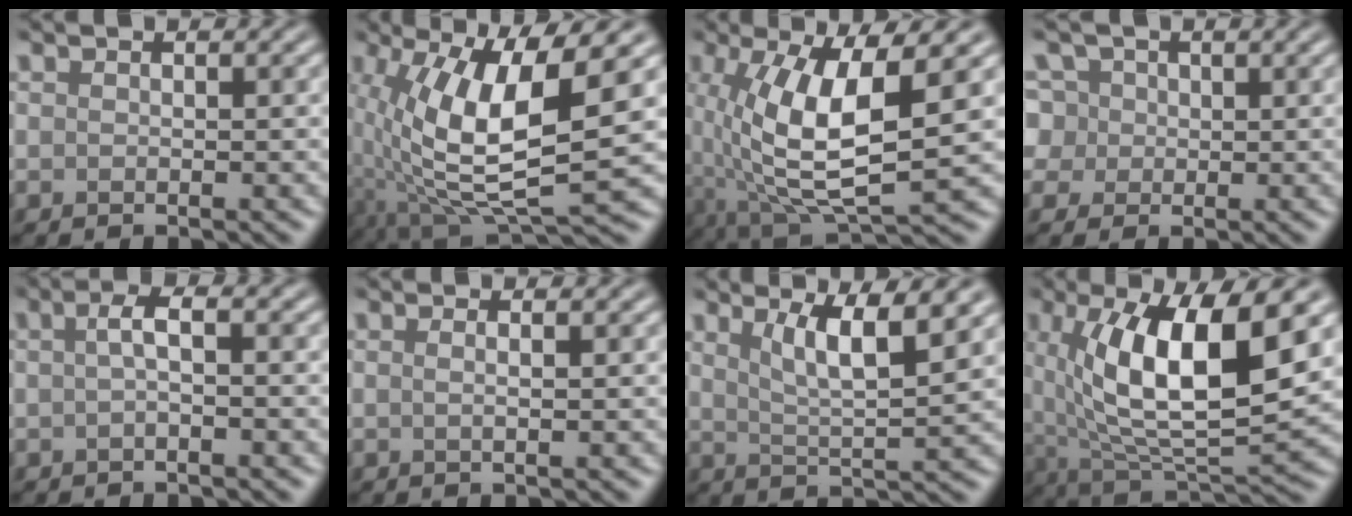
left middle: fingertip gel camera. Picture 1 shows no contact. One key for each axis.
{"total": 10.8, "fx": 0.8, "fy": 3.4, "fz": 10.2, "tx": -0.201, "ty": -0.015, "tz": 0.015}
{"total": 9.7, "fx": 0.7, "fy": 3.3, "fz": 9.1, "tx": -0.179, "ty": -0.007, "tz": 0.015}
{"total": 5.8, "fx": 2.4, "fy": 4.8, "fz": 2.4, "tx": -0.051, "ty": 0.030, "tz": 0.017}
{"total": 1.9, "fx": 0.1, "fy": 0.4, "fz": 1.9, "tx": -0.037, "ty": 0.007, "tz": 0.000}
{"total": 1.6, "fx": 0.5, "fy": 0.7, "fz": 1.3, "tx": -0.010, "ty": -0.002, "tz": -0.010}
{"total": 5.4, "fx": 2.8, "fy": 1.2, "fz": 4.5, "tx": -0.075, "ty": -0.006, "tz": 0.047}
{"total": 11.8, "fx": 2.6, "fy": 4.0, "fz": 10.8, "tx": -0.174, "ty": -0.008, "tz": 0.045}